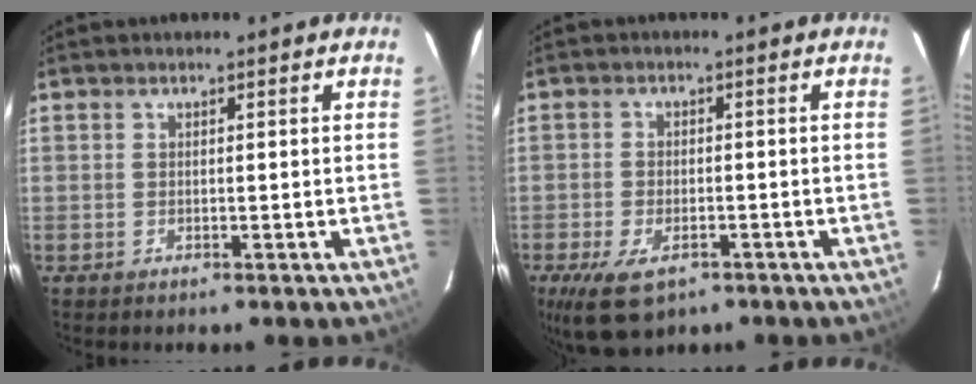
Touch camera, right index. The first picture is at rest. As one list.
[{"total": 9.0, "force": [-5.1, 4.8, 5.7], "torque": [-0.127, -0.021, -0.085]}]